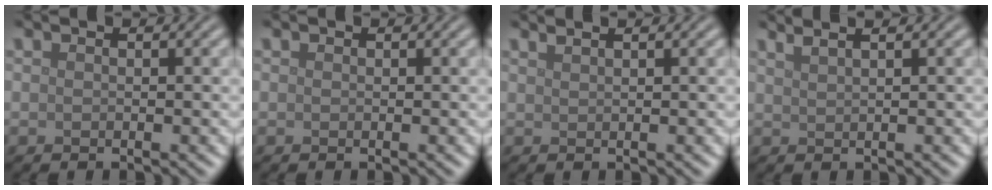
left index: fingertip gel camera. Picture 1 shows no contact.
{"total": 0.0}
{"total": 1.8, "force": [1.4, 0.7, 0.9], "torque": [0.000, 0.000, 0.006]}
{"total": 3.9, "force": [2.8, 1.5, 2.2], "torque": [-0.012, 0.025, 0.014]}